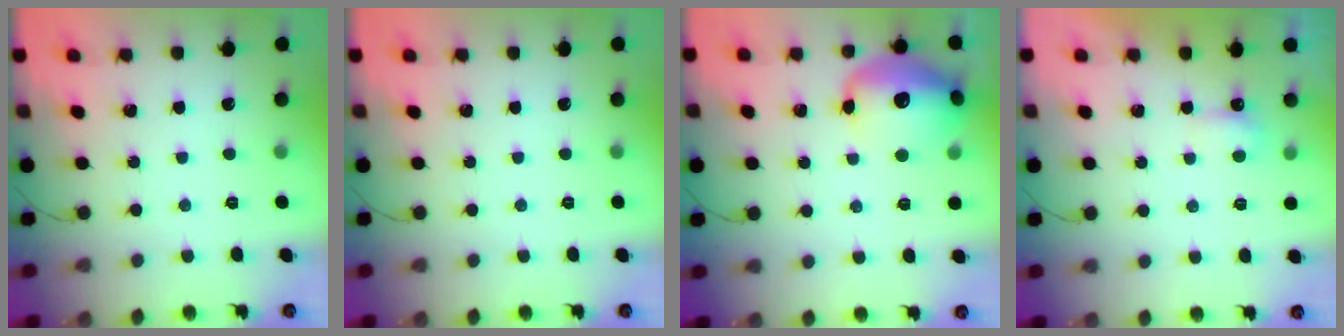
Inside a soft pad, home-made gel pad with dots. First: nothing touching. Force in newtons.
{"total": 0.0}
{"total": 15.3, "press": 15.1, "slide": 2.7}
{"total": 3.6, "press": 3.5, "slide": 1.1}